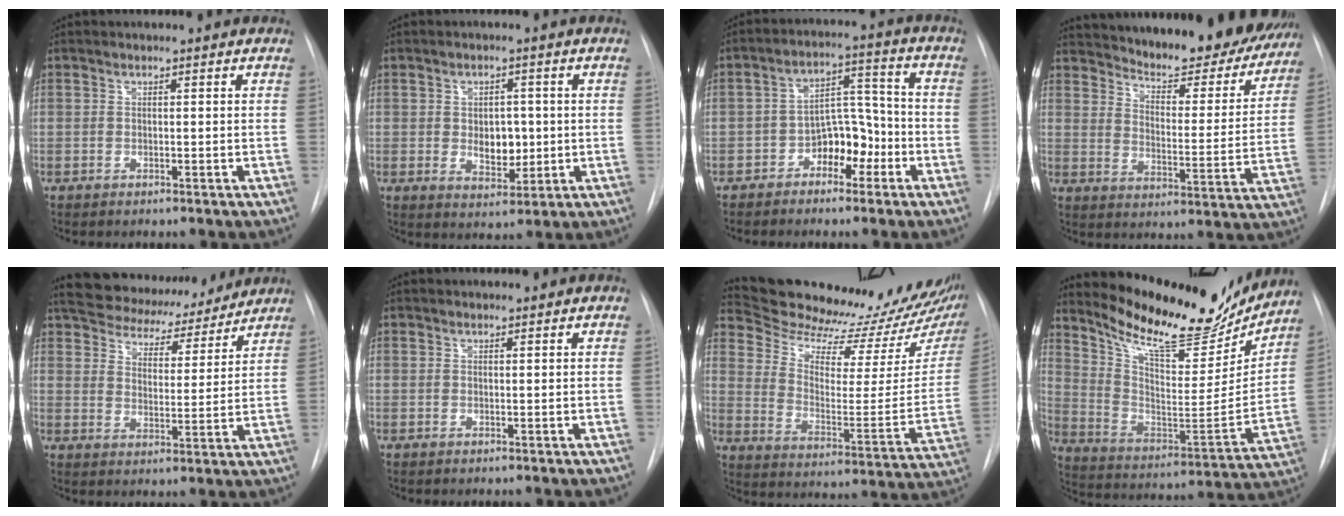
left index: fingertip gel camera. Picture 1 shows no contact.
{"total": 4.9, "force": [-0.6, 3.2, 3.7], "torque": [-0.046, -0.005, -0.001]}
{"total": 7.3, "force": [-4.2, 3.9, 4.4], "torque": [-0.066, 0.025, -0.071]}
{"total": 22.2, "force": [20.2, 5.3, 7.4], "torque": [-0.108, -0.051, 0.257]}
{"total": 16.5, "force": [14.3, 5.9, 5.8], "torque": [-0.103, 0.014, 0.205]}
{"total": 0.0}
{"total": 22.9, "force": [21.4, 3.2, 7.6], "torque": [-0.112, -0.103, 0.288]}
{"total": 20.8, "force": [18.5, 5.0, 8.1], "torque": [-0.137, -0.042, 0.282]}